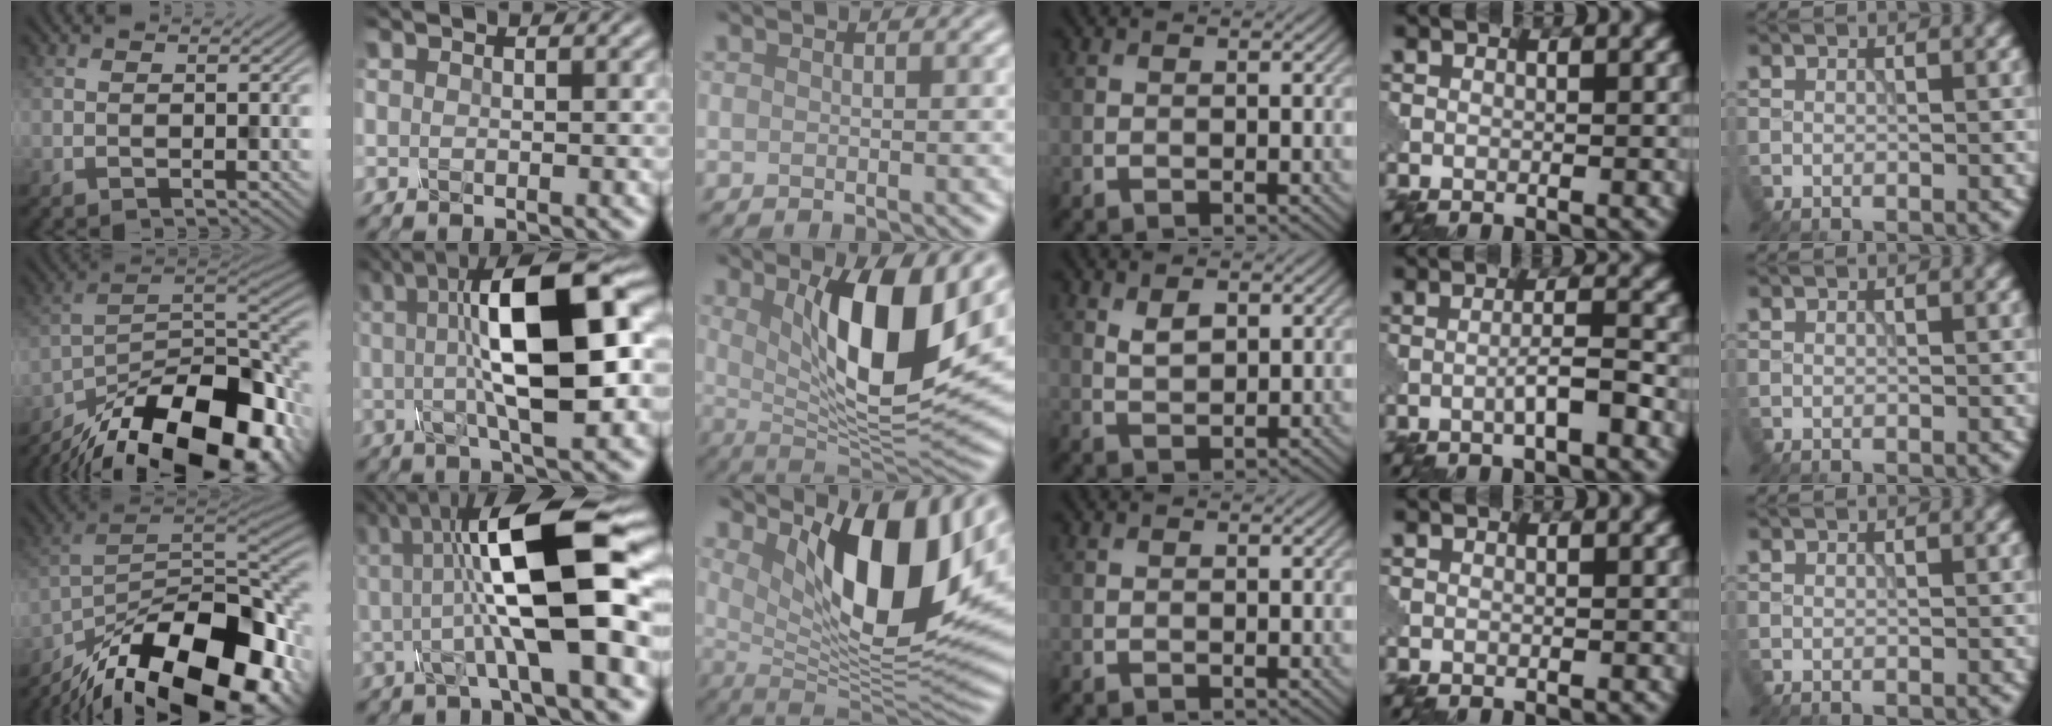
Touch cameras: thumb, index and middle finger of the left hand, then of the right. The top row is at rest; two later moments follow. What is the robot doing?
{"motion": "assemble", "object": "glue stick"}